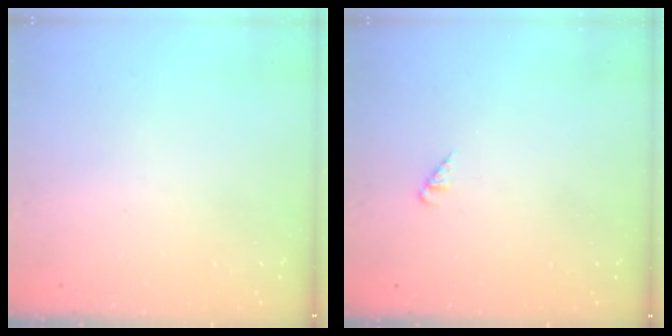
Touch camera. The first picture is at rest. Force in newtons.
{"total": 1.3, "press": 1.3, "slide": 0.3}